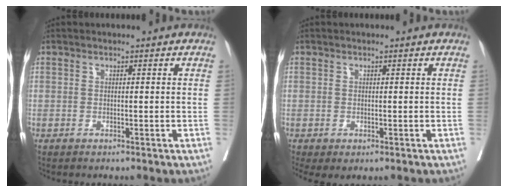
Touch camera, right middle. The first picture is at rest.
{"total": 2.3, "force": [-0.9, 1.4, 1.5], "torque": [-0.028, -0.006, -0.008]}